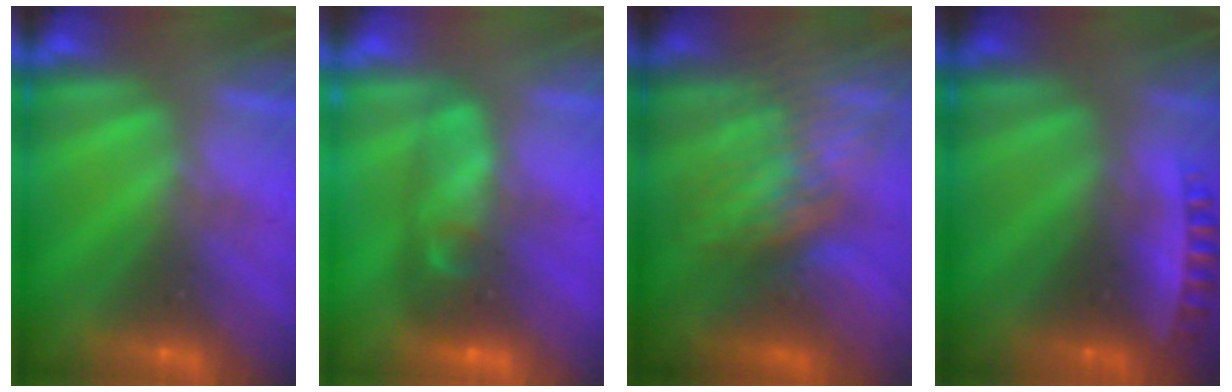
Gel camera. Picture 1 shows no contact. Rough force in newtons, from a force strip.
{"total": 8.0}
{"total": 8.3}
{"total": 2.9}